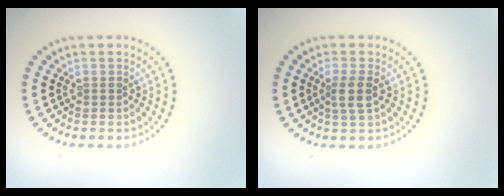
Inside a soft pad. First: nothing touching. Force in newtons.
{"total": 2.2, "press": 1.9, "slide": 1.1}